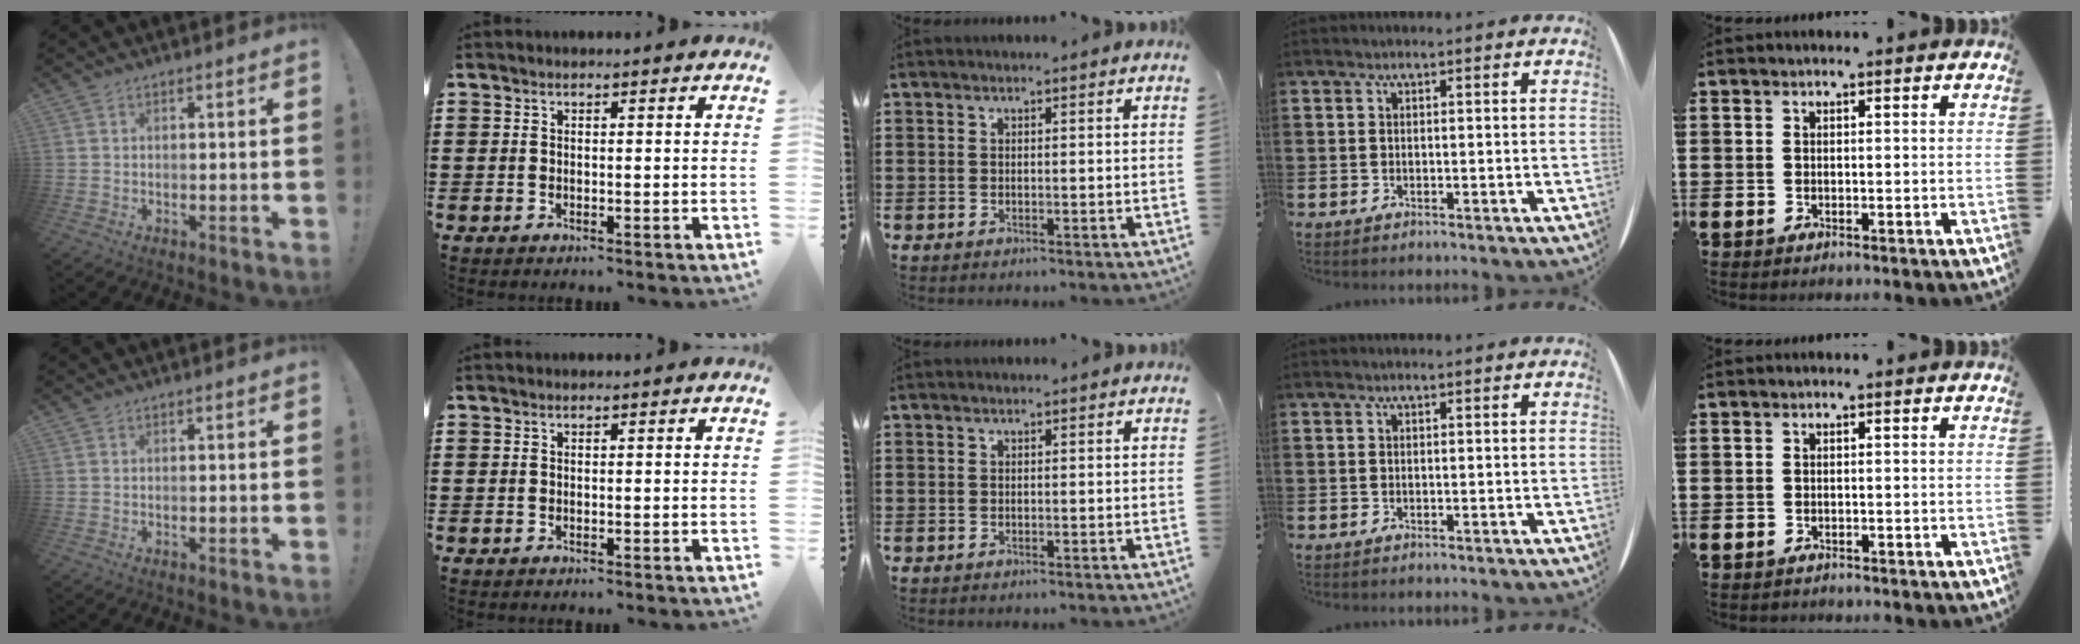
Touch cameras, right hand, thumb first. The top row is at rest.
{}